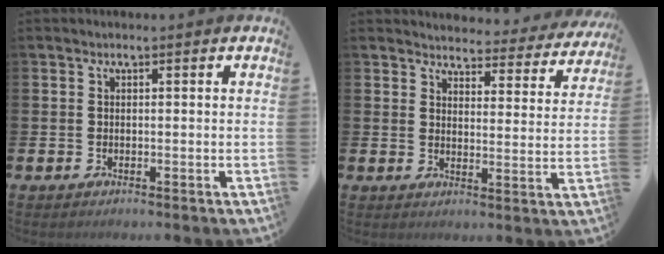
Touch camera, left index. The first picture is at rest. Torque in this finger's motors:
{"motor_torque": [0.57, -1.57, 0.29, 0.04]}